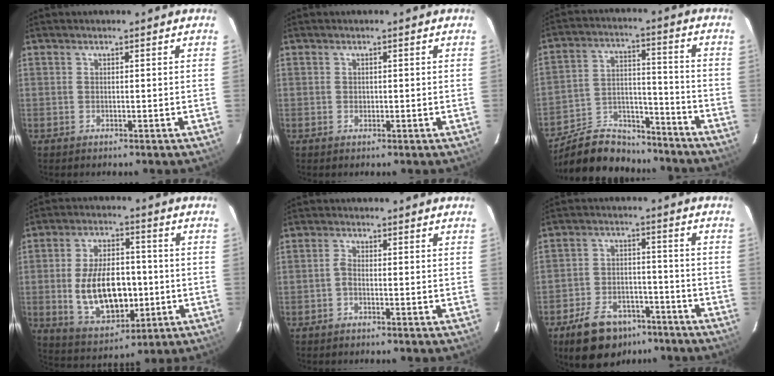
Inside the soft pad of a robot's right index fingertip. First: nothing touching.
{"total": 0.6, "force": [-0.1, 0.6, 0.1], "torque": [0.002, -0.001, 0.000]}
{"total": 16.1, "force": [-13.7, 6.7, 5.0], "torque": [-0.116, 0.032, -0.213]}
{"total": 15.1, "force": [-1.9, 8.6, 12.3], "torque": [-0.239, 0.002, -0.008]}
{"total": 1.3, "force": [-0.7, 0.5, 0.9], "torque": [-0.023, 0.005, -0.018]}
{"total": 13.8, "force": [-9.5, 7.7, 6.2], "torque": [-0.142, 0.010, -0.137]}